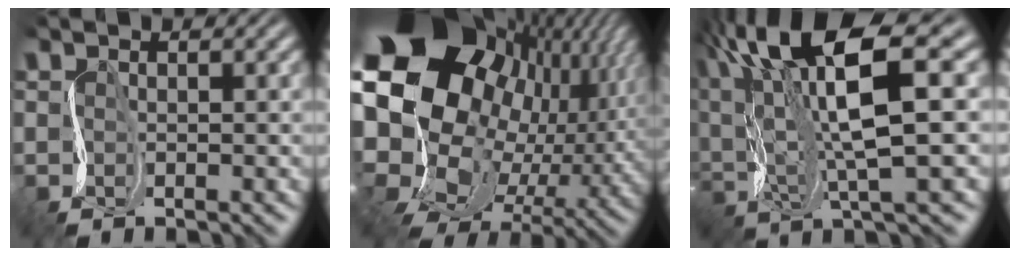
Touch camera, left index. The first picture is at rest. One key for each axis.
{"total": 21.6, "fx": 6.2, "fy": 16.7, "fz": 12.1, "tx": -0.258, "ty": -0.011, "tz": 0.102}
{"total": 13.1, "fx": 5.0, "fy": 2.8, "fz": 11.8, "tx": -0.220, "ty": 0.023, "tz": 0.091}